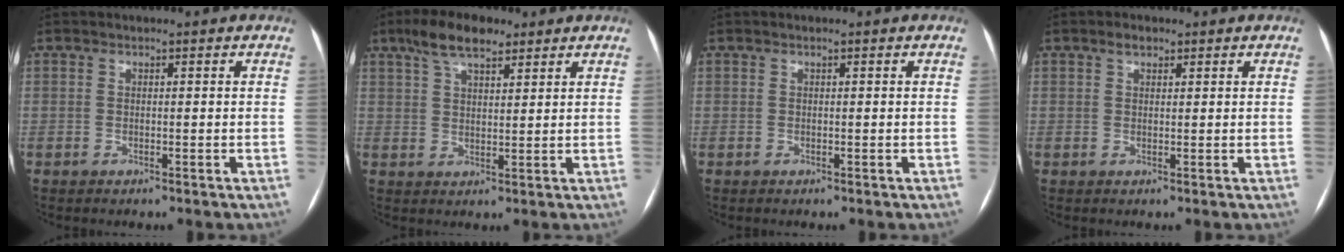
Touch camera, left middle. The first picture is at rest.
{"total": 7.0, "force": [4.9, 2.4, 4.4], "torque": [-0.085, 0.018, 0.088]}
{"total": 0.0}
{"total": 1.5, "force": [1.0, 0.8, 0.8], "torque": [-0.014, 0.006, 0.017]}